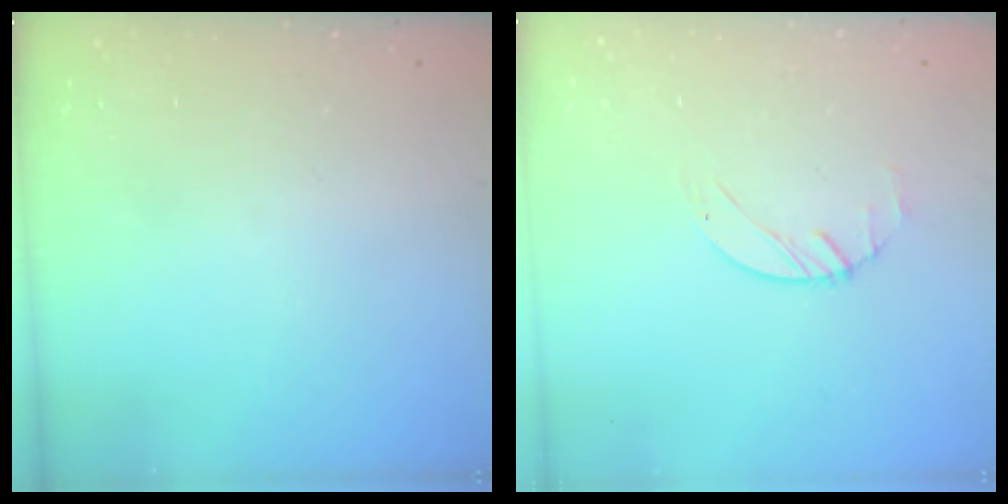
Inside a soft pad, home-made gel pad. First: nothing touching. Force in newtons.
{"total": 1.2, "press": 1.2, "slide": 0.2}